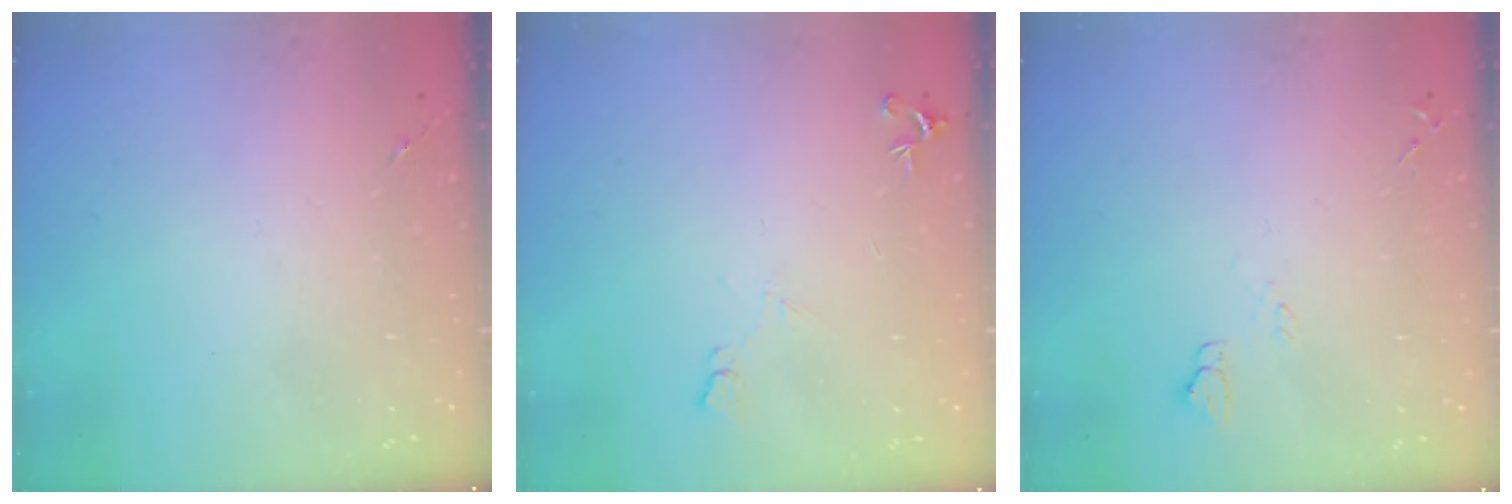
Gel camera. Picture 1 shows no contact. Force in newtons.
{"total": 5.9, "press": 5.8, "slide": 1.0}
{"total": 5.0, "press": 5.0, "slide": 0.6}